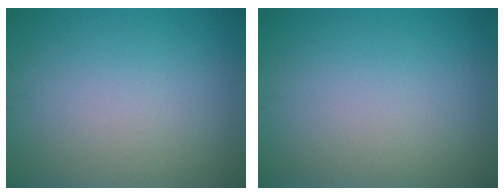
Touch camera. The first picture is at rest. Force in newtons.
{"total": 0.0}